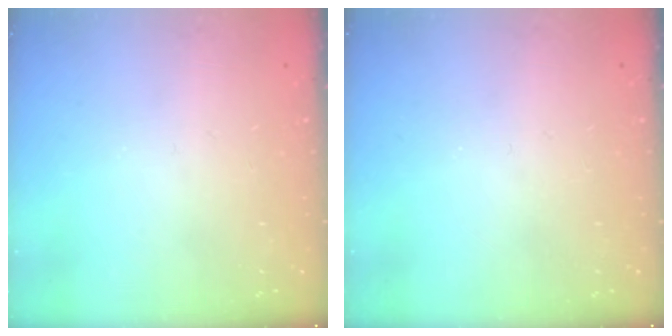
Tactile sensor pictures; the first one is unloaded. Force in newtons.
{"total": 0.0}